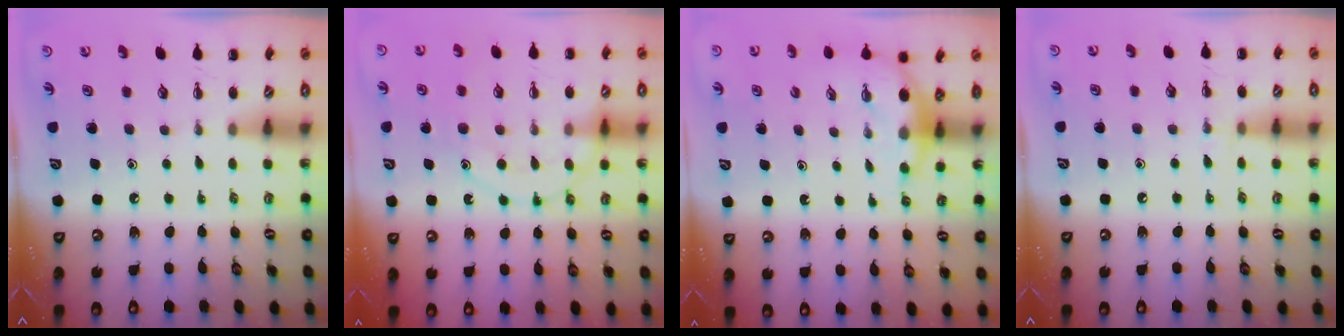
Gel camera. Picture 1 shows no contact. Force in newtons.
{"total": 14.2, "press": 14.1, "slide": 1.3}
{"total": 6.2, "press": 6.0, "slide": 1.2}
{"total": 5.4, "press": 5.1, "slide": 1.6}